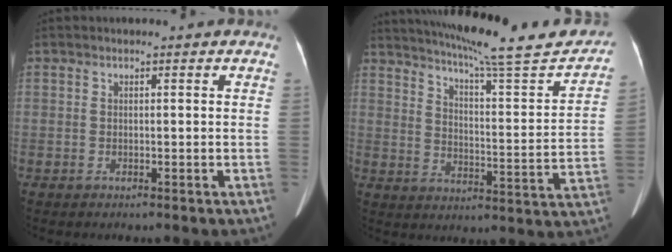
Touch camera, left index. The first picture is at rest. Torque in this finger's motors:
{"motor_torque": [0.29, -0.83, 0.06, 0.09]}